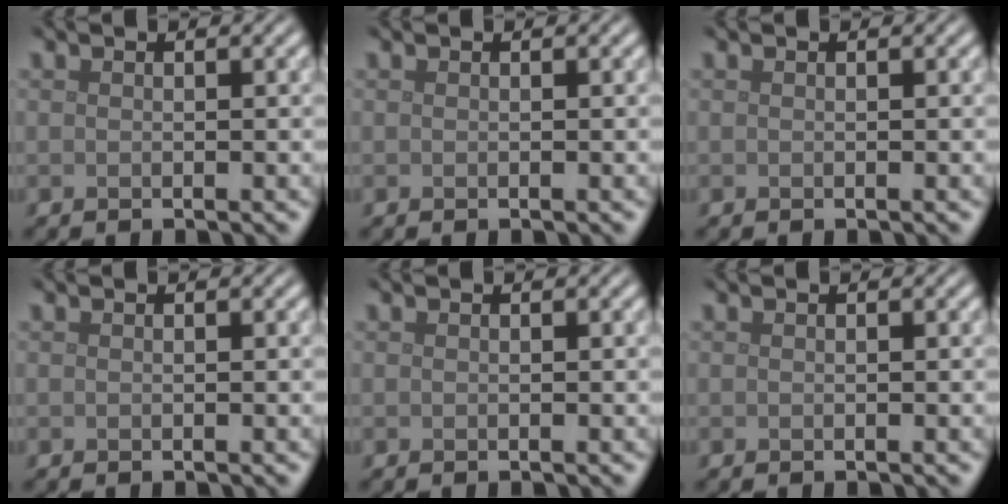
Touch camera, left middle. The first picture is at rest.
{"total": 0.0}
{"total": 0.0}
{"total": 0.0}
{"total": 0.0}
{"total": 0.0}